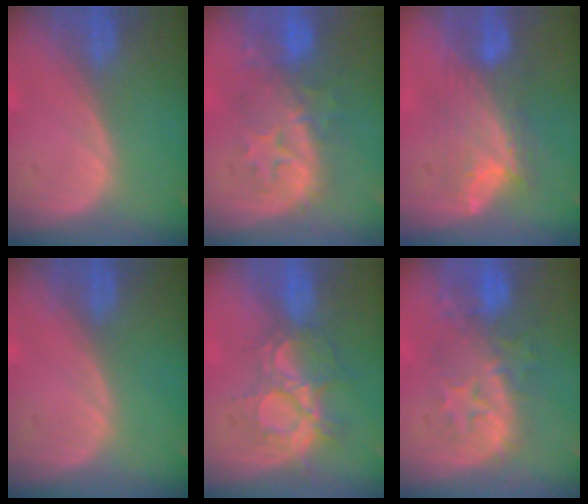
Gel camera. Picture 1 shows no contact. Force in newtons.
{"total": 9.4, "press": 8.7, "slide": 3.7}
{"total": 7.4, "press": 7.1, "slide": 1.9}
{"total": 0.0}
{"total": 9.3, "press": 7.9, "slide": 4.9}
{"total": 9.5, "press": 8.7, "slide": 4.0}